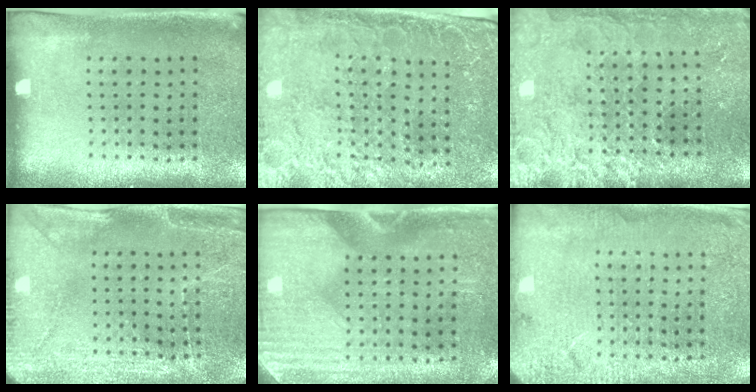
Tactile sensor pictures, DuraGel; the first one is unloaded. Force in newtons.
{"total": 2.9, "press": 2.8, "slide": 0.8}
{"total": 3.8, "press": 3.4, "slide": 1.7}
{"total": 2.9, "press": 2.9, "slide": 0.2}
{"total": 3.0, "press": 2.6, "slide": 1.5}
{"total": 2.7, "press": 2.7, "slide": 0.2}